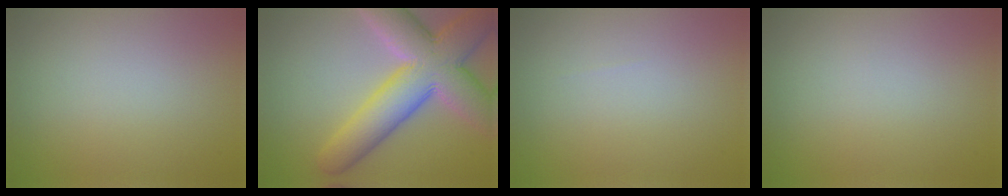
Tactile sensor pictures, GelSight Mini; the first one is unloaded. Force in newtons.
{"total": 10.5, "press": 10.5, "slide": 0.6}
{"total": 0.0}
{"total": 0.0}